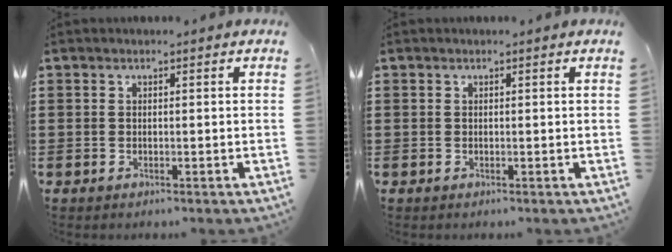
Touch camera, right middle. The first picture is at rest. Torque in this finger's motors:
{"motor_torque": [-0.34, 0.13, -0.03, -0.01]}